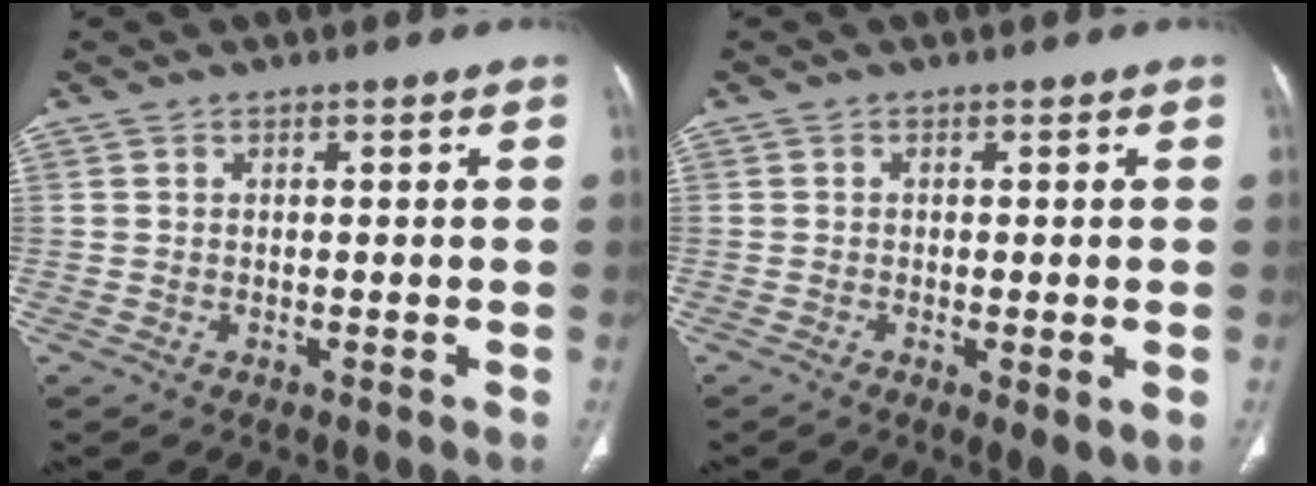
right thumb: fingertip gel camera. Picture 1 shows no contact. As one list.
[{"total": 4.0, "force": [-1.1, 1.1, 3.7], "torque": [-0.060, -0.013, -0.016]}]